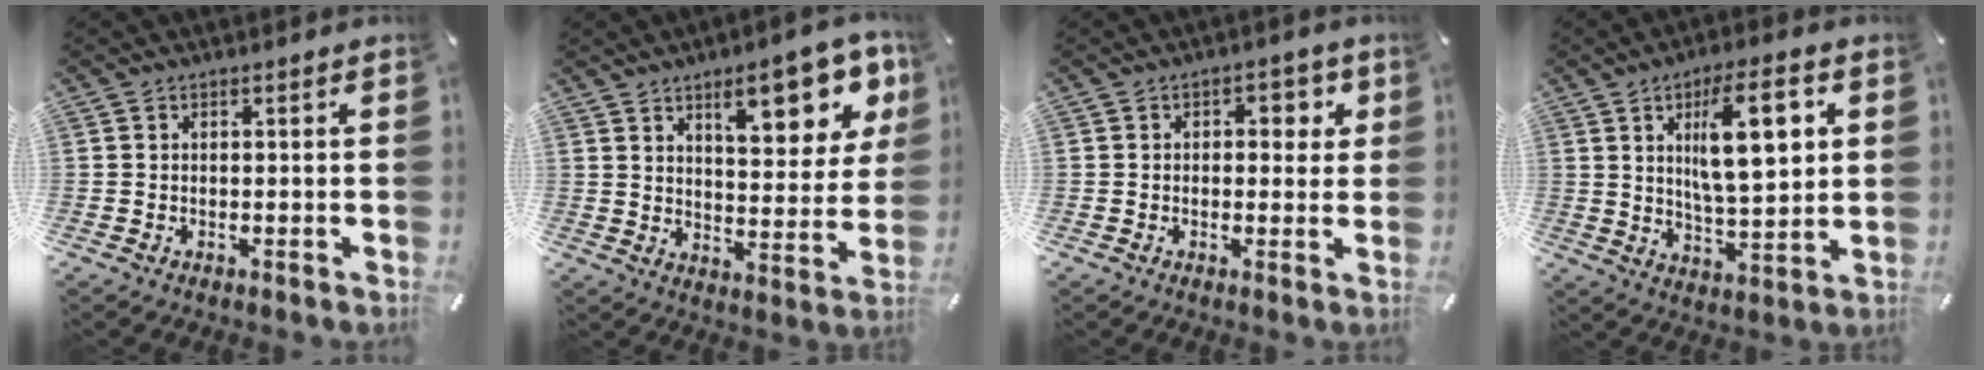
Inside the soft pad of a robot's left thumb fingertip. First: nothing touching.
{"total": 15.2, "force": [8.5, 6.2, 11.0], "torque": [-0.139, -0.042, 0.135]}
{"total": 3.8, "force": [0.5, 2.5, 2.8], "torque": [-0.028, -0.001, -0.004]}
{"total": 15.4, "force": [5.6, 5.5, 13.2], "torque": [-0.215, -0.009, 0.085]}